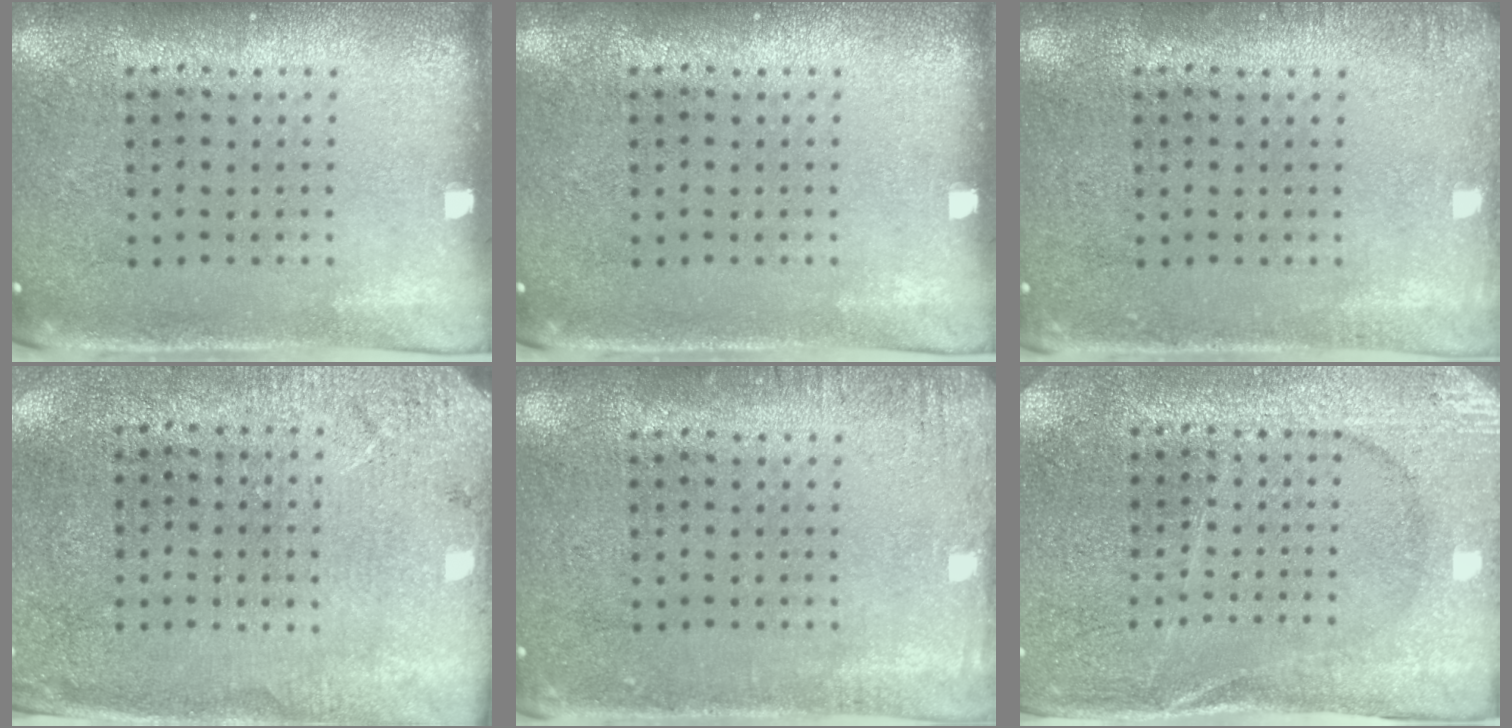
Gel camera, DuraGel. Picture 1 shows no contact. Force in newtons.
{"total": 0.0}
{"total": 1.2, "press": 1.1, "slide": 0.2}
{"total": 2.6, "press": 2.5, "slide": 0.8}
{"total": 1.7, "press": 1.7, "slide": 0.2}
{"total": 2.9, "press": 2.9, "slide": 0.3}